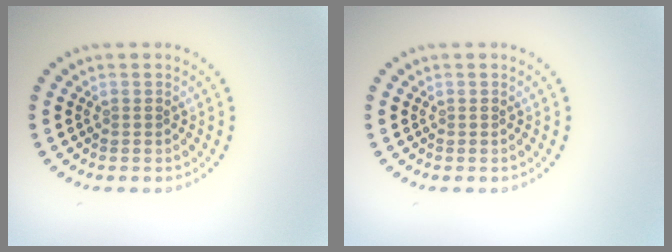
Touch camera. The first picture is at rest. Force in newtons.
{"total": 0.0}